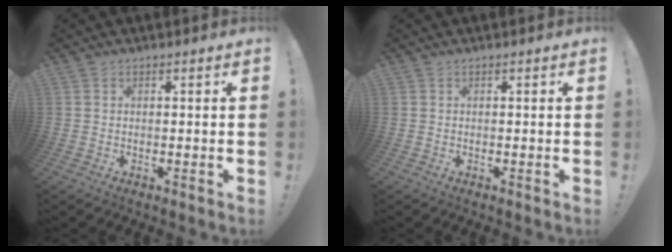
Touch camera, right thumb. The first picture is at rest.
{"total": 0.0}